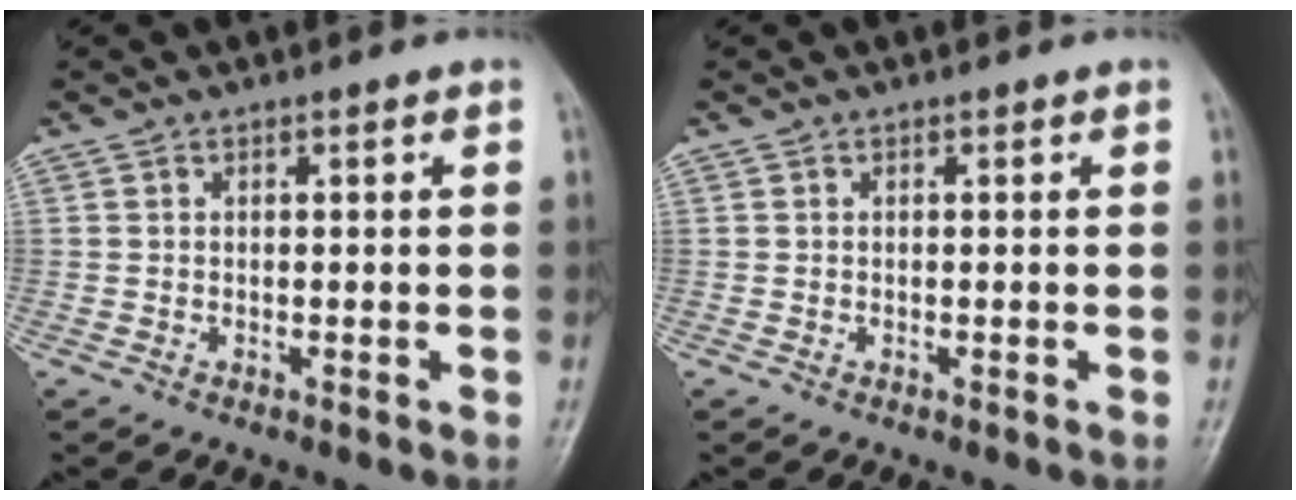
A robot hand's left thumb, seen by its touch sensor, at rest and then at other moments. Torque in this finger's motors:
{"motor_torque": [0.00, 0.00, 0.01, -0.04, 0.00]}